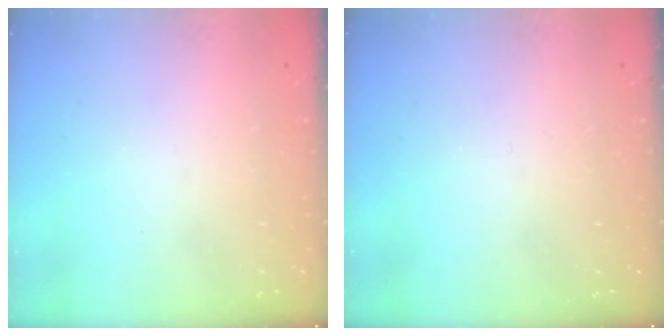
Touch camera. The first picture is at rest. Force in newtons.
{"total": 0.0}